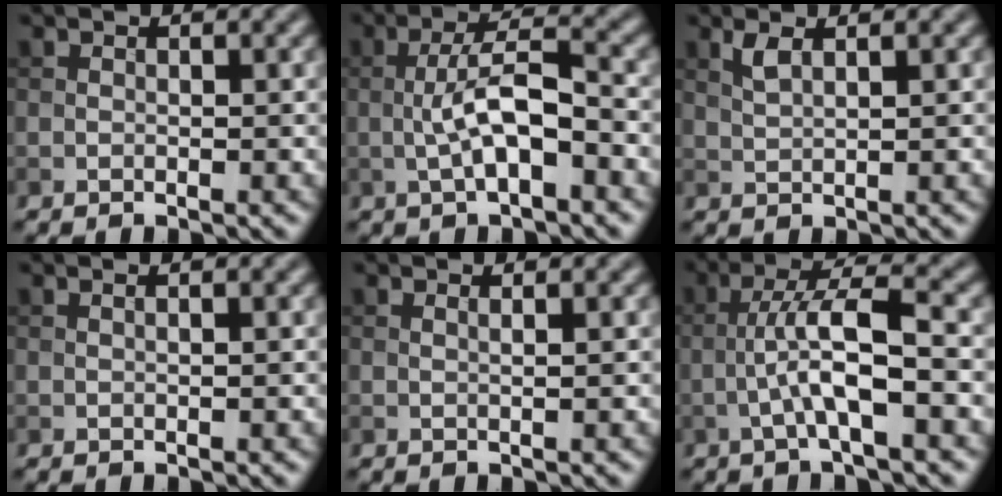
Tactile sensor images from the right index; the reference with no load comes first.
{"total": 5.2, "force": [-1.4, 1.5, 4.8], "torque": [-0.091, 0.014, -0.029]}
{"total": 1.6, "force": [0.9, 0.4, 1.3], "torque": [-0.031, 0.003, 0.020]}
{"total": 0.6, "force": [0.3, 0.2, 0.5], "torque": [-0.009, 0.001, 0.000]}
{"total": 0.9, "force": [0.4, 0.3, 0.7], "torque": [-0.005, 0.000, 0.000]}
{"total": 5.5, "force": [-1.5, 0.9, 5.2], "torque": [-0.096, 0.019, -0.031]}